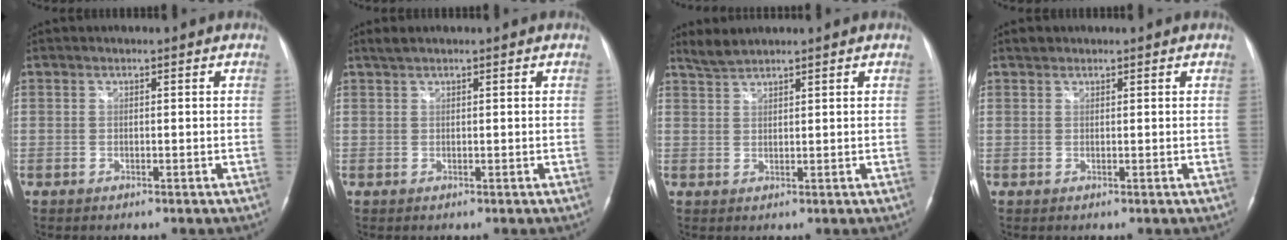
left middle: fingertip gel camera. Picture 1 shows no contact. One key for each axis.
{"total": 1.3, "fx": 1.1, "fy": 0.2, "fz": 0.6, "tx": -0.016, "ty": 0.014, "tz": 0.023}
{"total": 2.4, "fx": 2.4, "fy": 0.0, "fz": 0.4, "tx": -0.013, "ty": 0.010, "tz": 0.051}
{"total": 1.0, "fx": 0.8, "fy": 0.6, "fz": 0.1, "tx": -0.001, "ty": 0.009, "tz": 0.011}